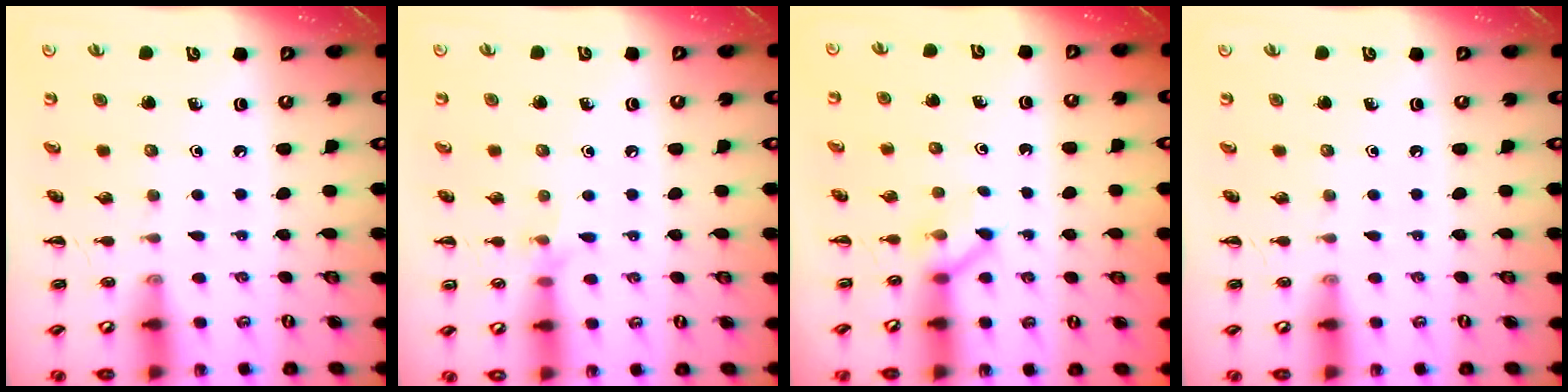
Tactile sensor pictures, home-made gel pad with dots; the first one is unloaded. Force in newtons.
{"total": 5.7, "press": 5.4, "slide": 1.5}
{"total": 3.5, "press": 3.4, "slide": 1.0}
{"total": 0.0}